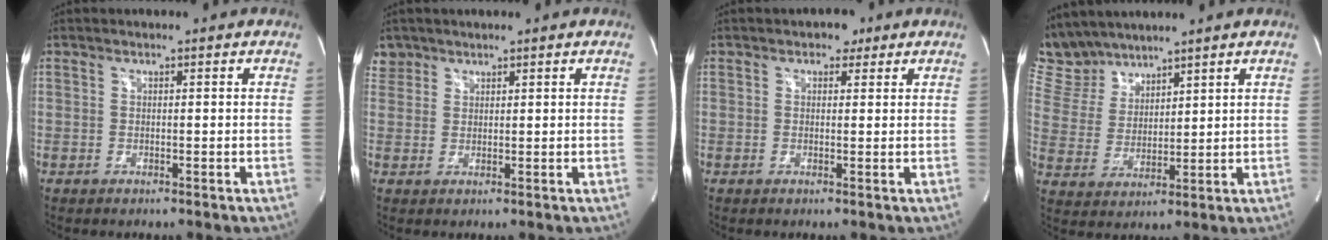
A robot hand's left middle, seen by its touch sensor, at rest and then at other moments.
{"total": 2.7, "force": [2.0, 1.8, -0.3], "torque": [0.011, 0.009, 0.038]}
{"total": 2.1, "force": [1.2, 1.4, 0.9], "torque": [-0.013, 0.008, 0.014]}
{"total": 8.2, "force": [7.7, 2.6, 0.8], "torque": [-0.033, 0.014, 0.171]}